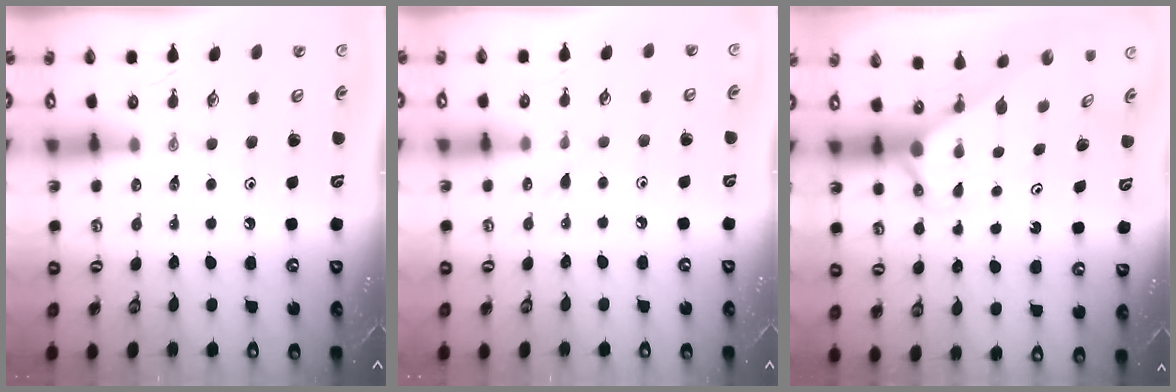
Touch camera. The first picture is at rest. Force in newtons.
{"total": 4.5, "press": 4.5, "slide": 0.5}
{"total": 2.7, "press": 2.7, "slide": 0.0}